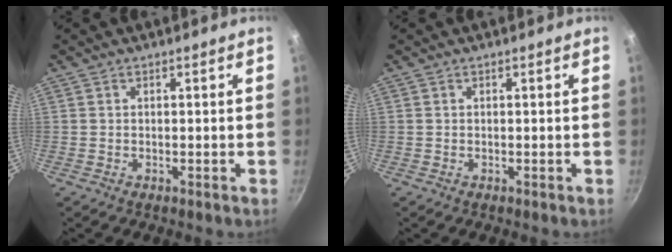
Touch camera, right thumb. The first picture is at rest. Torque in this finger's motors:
{"motor_torque": [0.01, 0.01, 0.04, -0.04, 0.00]}